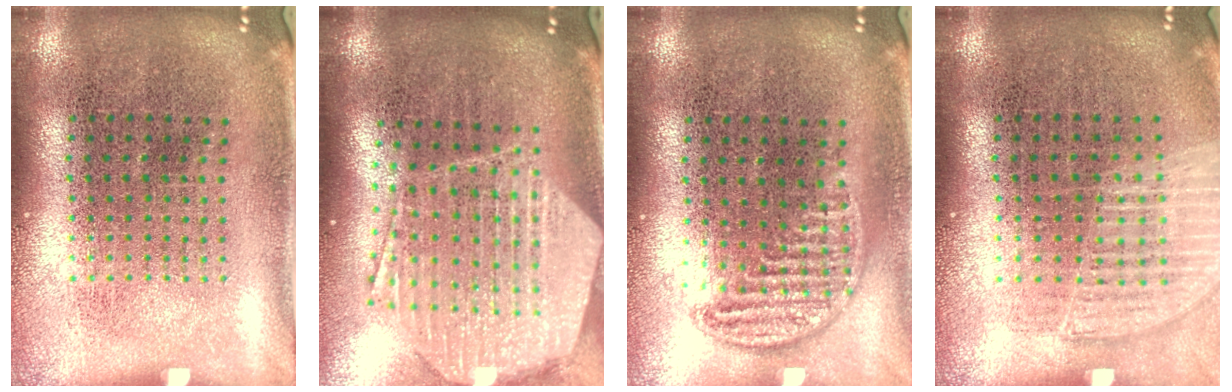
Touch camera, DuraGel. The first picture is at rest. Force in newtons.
{"total": 2.7, "press": 2.1, "slide": 1.7}
{"total": 1.0, "press": 0.9, "slide": 0.1}
{"total": 1.1, "press": 1.1, "slide": 0.3}